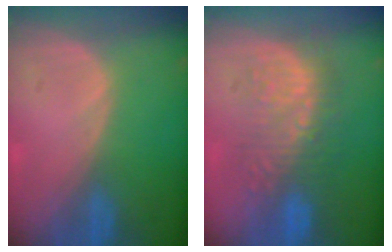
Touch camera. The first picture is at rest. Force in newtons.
{"total": 8.9, "press": 8.7, "slide": 2.0}